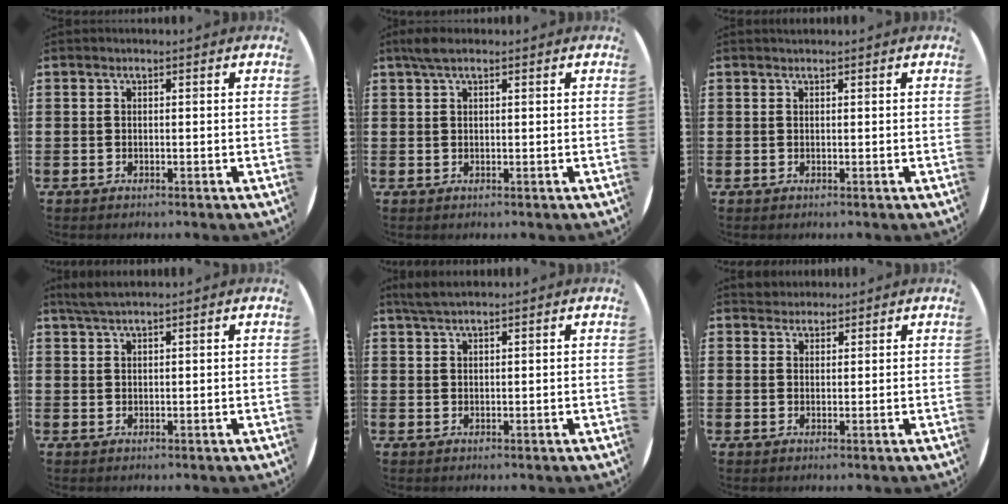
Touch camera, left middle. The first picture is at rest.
{"total": 2.1, "force": [1.4, 0.5, 1.4], "torque": [-0.030, 0.005, 0.025]}
{"total": 0.0}
{"total": 2.0, "force": [1.7, 0.0, 1.0], "torque": [-0.022, 0.002, 0.032]}
{"total": 2.1, "force": [1.8, 0.2, 1.0], "torque": [-0.023, 0.002, 0.034]}
{"total": 2.0, "force": [1.9, 0.6, -0.2], "torque": [0.001, 0.002, 0.038]}